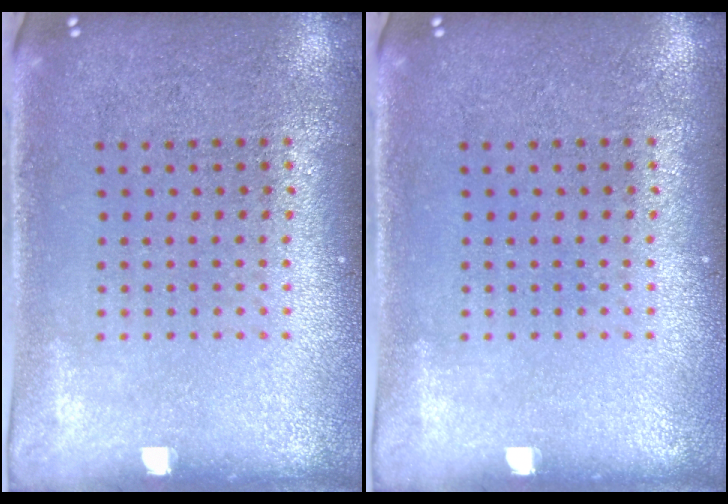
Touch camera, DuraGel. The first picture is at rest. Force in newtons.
{"total": 0.0}